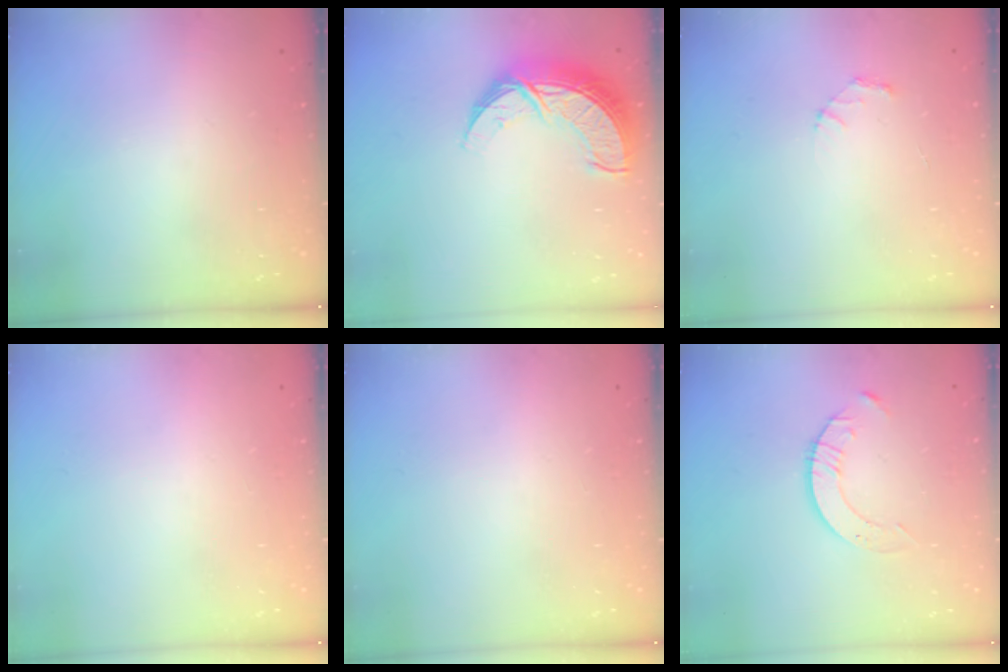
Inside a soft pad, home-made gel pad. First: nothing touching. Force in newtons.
{"total": 11.4, "press": 11.4, "slide": 0.8}
{"total": 2.1, "press": 2.1, "slide": 0.2}
{"total": 0.0}
{"total": 0.0}
{"total": 3.5, "press": 3.4, "slide": 0.4}